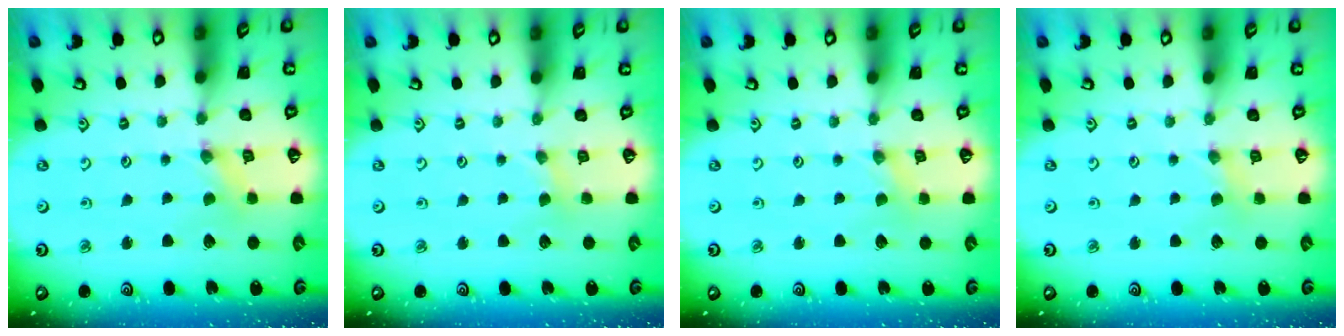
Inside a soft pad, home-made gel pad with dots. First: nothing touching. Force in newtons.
{"total": 1.2, "press": 1.1, "slide": 0.3}
{"total": 0.0}
{"total": 2.4, "press": 2.3, "slide": 0.5}